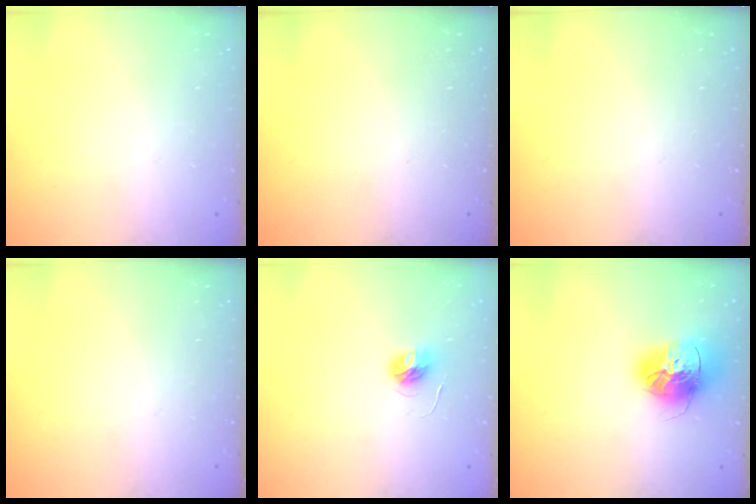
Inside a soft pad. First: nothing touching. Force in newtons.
{"total": 0.0}
{"total": 0.0}
{"total": 0.0}
{"total": 5.2, "press": 5.2, "slide": 0.6}
{"total": 16.8, "press": 16.7, "slide": 1.5}